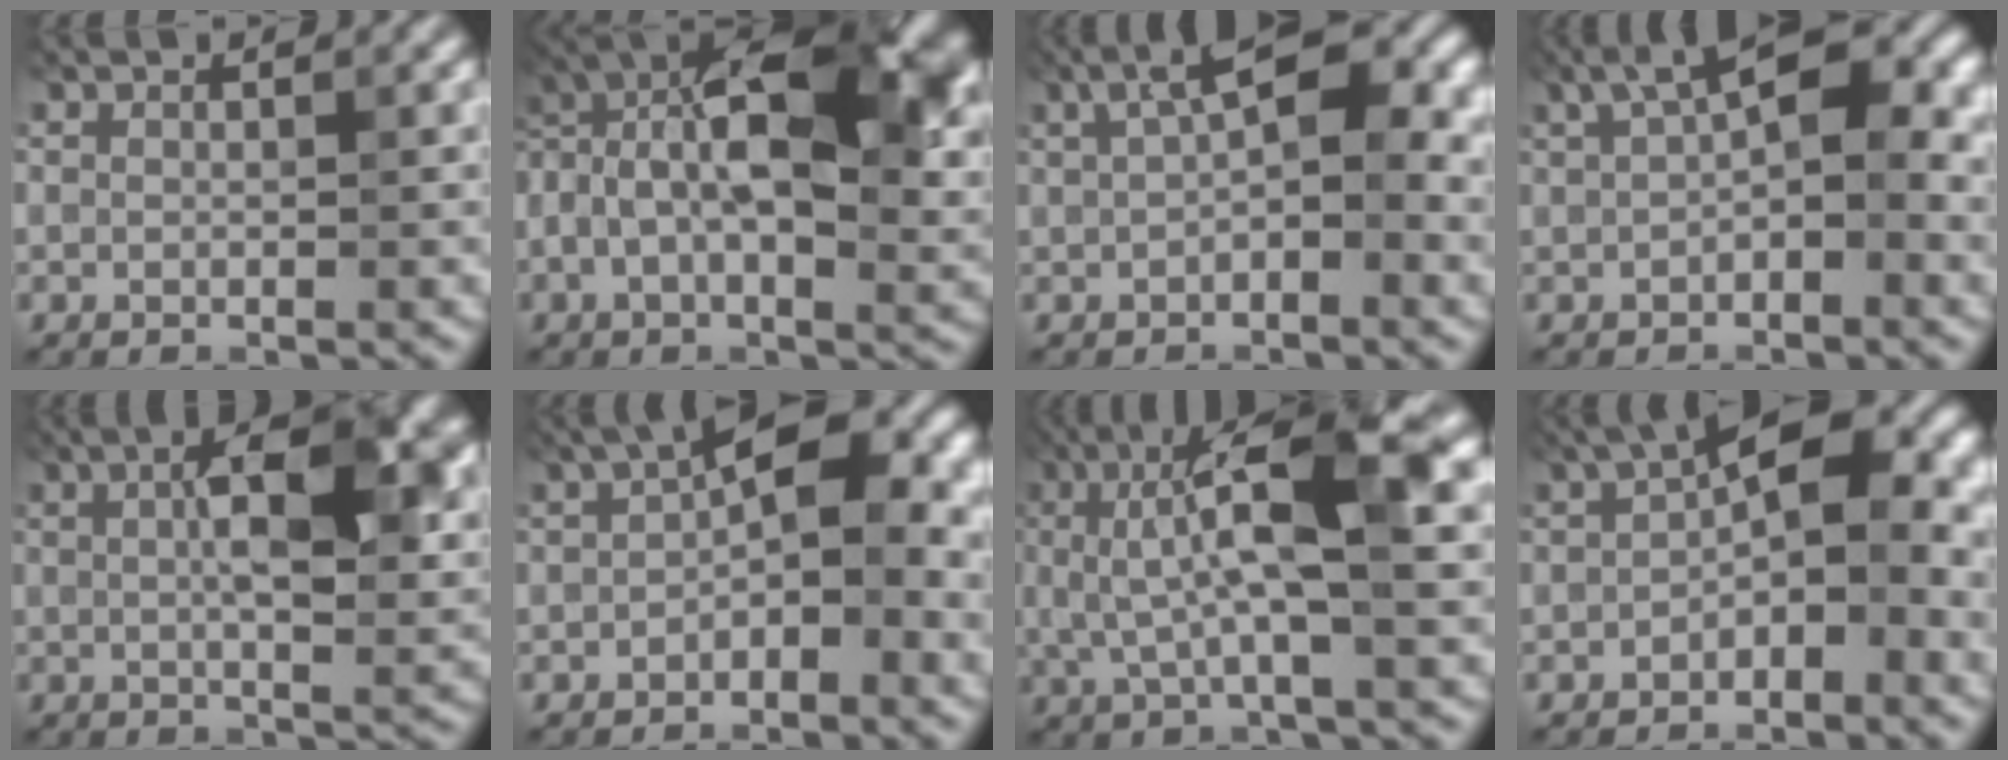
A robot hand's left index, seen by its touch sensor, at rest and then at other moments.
{"total": 15.1, "force": [2.1, 7.4, 13.0], "torque": [-0.186, 0.035, 0.013]}
{"total": 6.4, "force": [1.2, 2.3, 5.8], "torque": [-0.088, 0.020, 0.013]}
{"total": 7.2, "force": [1.6, 2.8, 6.5], "torque": [-0.102, 0.020, 0.018]}
{"total": 8.2, "force": [1.8, 3.1, 7.3], "torque": [-0.117, 0.016, 0.023]}
{"total": 8.1, "force": [0.5, 3.7, 7.2], "torque": [-0.110, 0.025, -0.004]}
{"total": 9.1, "force": [1.4, 2.2, 8.8], "torque": [-0.163, 0.012, 0.021]}
{"total": 9.0, "force": [0.3, 4.2, 8.0], "torque": [-0.116, 0.028, -0.009]}